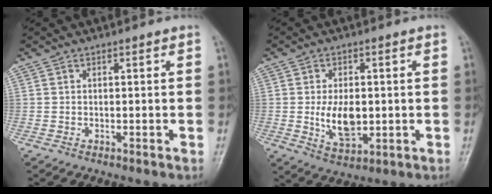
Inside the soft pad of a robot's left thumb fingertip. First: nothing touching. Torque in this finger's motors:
{"motor_torque": [0.49, 1.61, 0.73, 0.03, 0.08]}